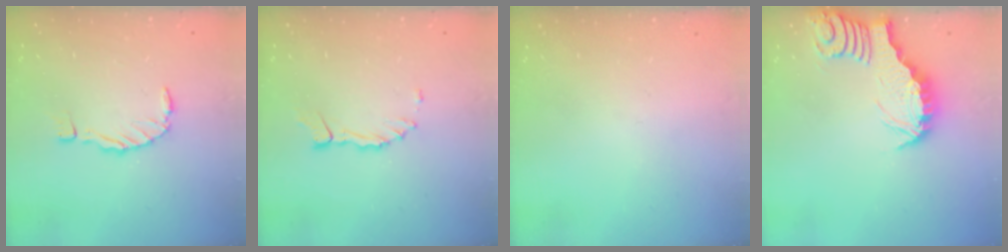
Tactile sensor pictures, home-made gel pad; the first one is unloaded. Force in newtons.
{"total": 2.4, "press": 2.4, "slide": 0.3}
{"total": 0.0}
{"total": 2.9, "press": 2.9, "slide": 0.3}